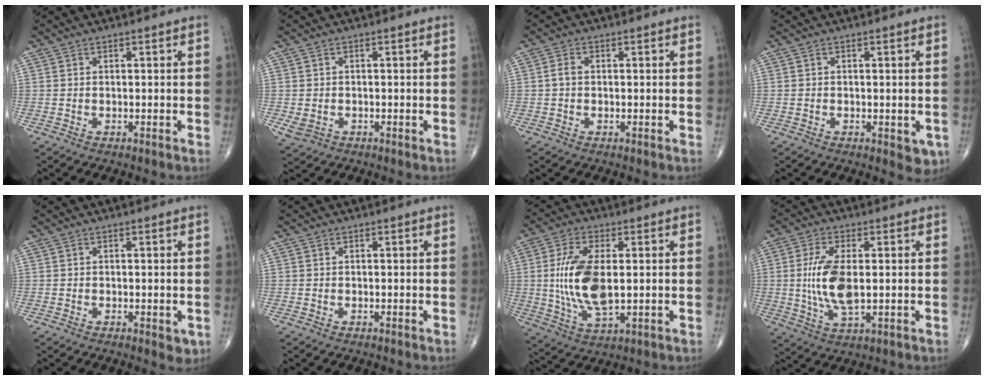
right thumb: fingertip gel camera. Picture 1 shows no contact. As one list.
[{"total": 2.9, "force": [-0.6, 2.3, 1.6], "torque": [-0.032, 0.000, -0.002]}, {"total": 2.0, "force": [0.1, 1.4, 1.4], "torque": [-0.029, 0.005, -0.001]}, {"total": 3.5, "force": [-0.9, 1.7, 2.9], "torque": [-0.017, -0.005, -0.009]}, {"total": 2.3, "force": [-0.5, 1.1, 2.0], "torque": [-0.015, -0.004, -0.006]}, {"total": 0.0}, {"total": 13.1, "force": [0.5, 6.1, 11.6], "torque": [-0.234, -0.010, 0.015]}, {"total": 10.0, "force": [0.2, 4.3, 9.0], "torque": [-0.187, -0.010, 0.007]}]